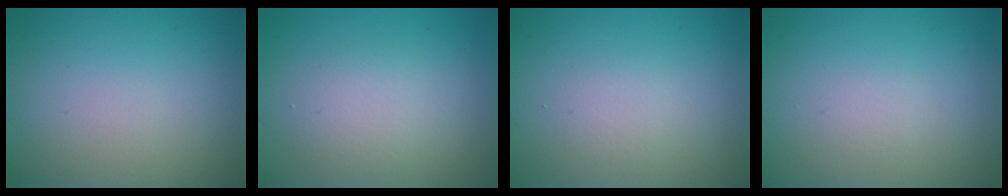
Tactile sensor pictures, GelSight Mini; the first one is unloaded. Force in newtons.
{"total": 2.4, "press": 2.4, "slide": 0.2}
{"total": 1.3, "press": 1.3, "slide": 0.0}
{"total": 0.0}